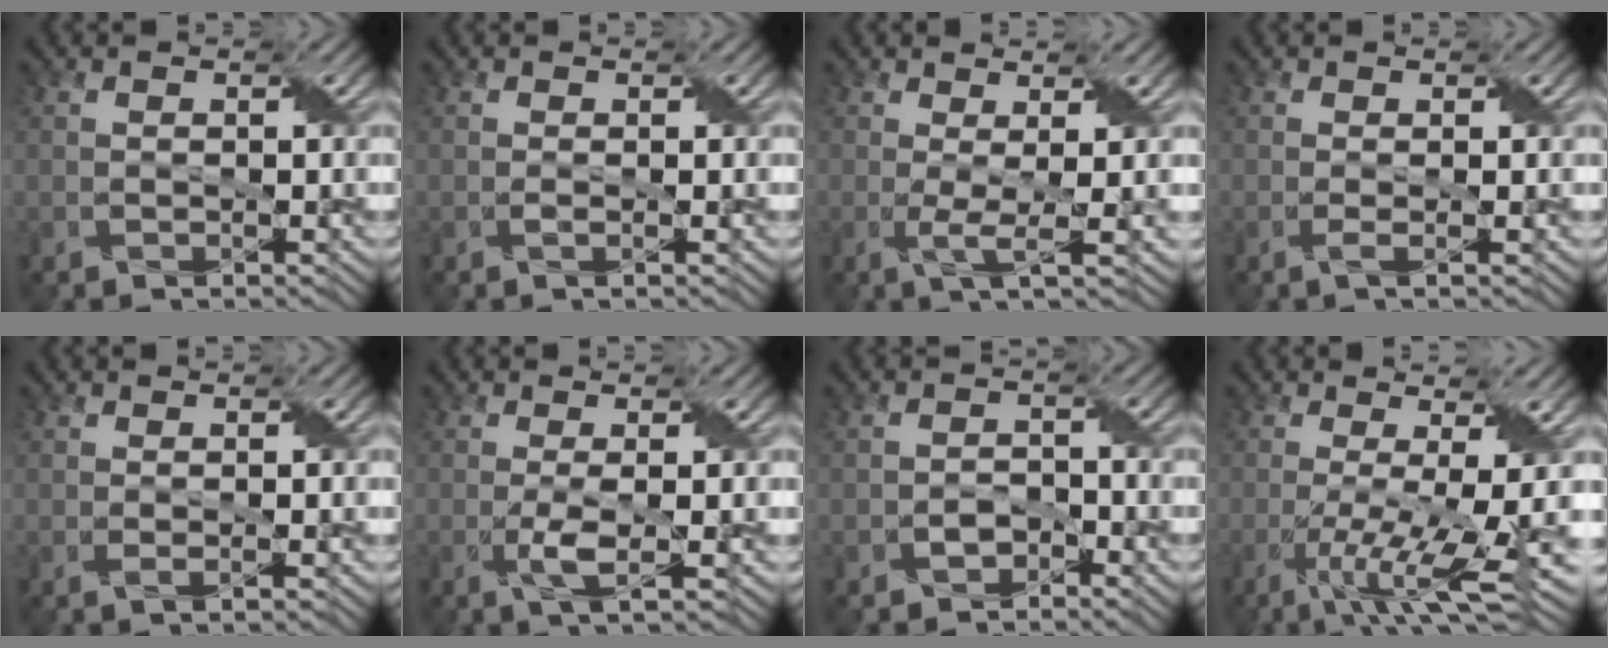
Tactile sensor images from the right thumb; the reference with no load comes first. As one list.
[{"total": 0.5, "force": [0.0, 0.1, 0.5], "torque": [-0.010, 0.000, -0.002]}, {"total": 3.1, "force": [0.3, 0.6, 3.0], "torque": [-0.059, -0.001, 0.004]}, {"total": 1.1, "force": [0.0, 0.3, 1.1], "torque": [-0.023, -0.001, -0.005]}, {"total": 0.7, "force": [0.2, 0.2, 0.6], "torque": [-0.012, 0.002, 0.000]}, {"total": 2.4, "force": [-0.3, 0.4, 2.4], "torque": [-0.049, -0.001, -0.009]}, {"total": 1.6, "force": [-1.2, 1.0, 0.4], "torque": [-0.007, 0.004, -0.024]}, {"total": 9.8, "force": [-2.6, 2.2, 9.2], "torque": [-0.157, -0.007, -0.033]}]